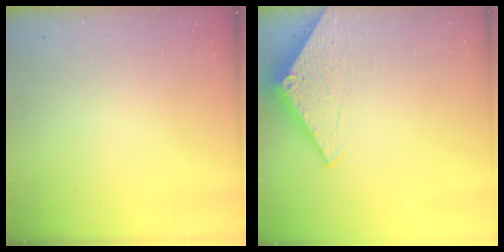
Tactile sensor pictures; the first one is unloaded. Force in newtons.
{"total": 3.0, "press": 3.0, "slide": 0.2}